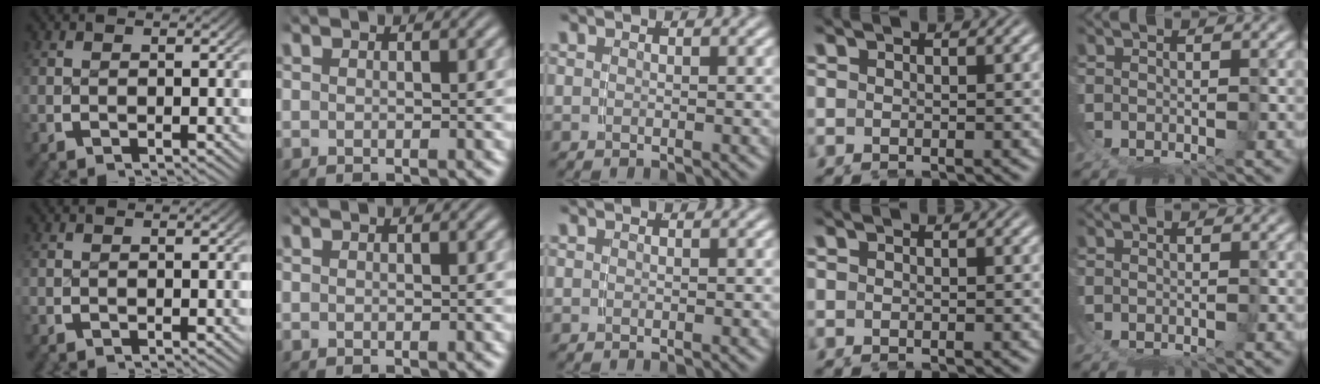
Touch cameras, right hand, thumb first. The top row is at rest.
{}